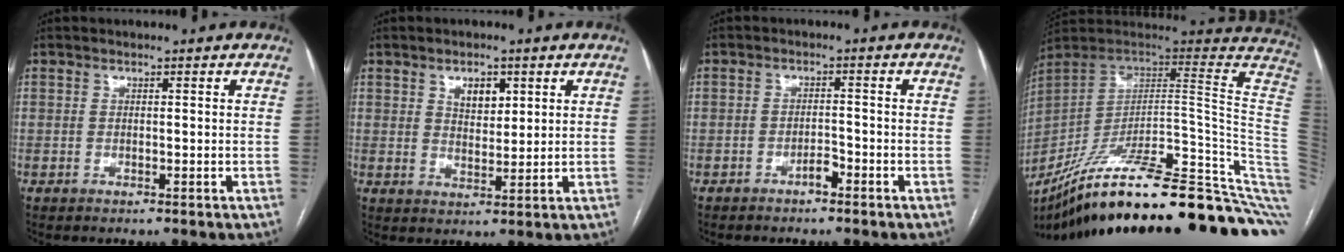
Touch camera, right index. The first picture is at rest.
{"total": 4.4, "force": [1.9, 2.5, 3.0], "torque": [-0.049, 0.002, 0.036]}
{"total": 2.2, "force": [-1.7, 0.7, 1.2], "torque": [-0.019, 0.004, -0.030]}
{"total": 34.6, "force": [-25.0, 0.6, 23.9], "torque": [-0.200, -0.032, -0.347]}